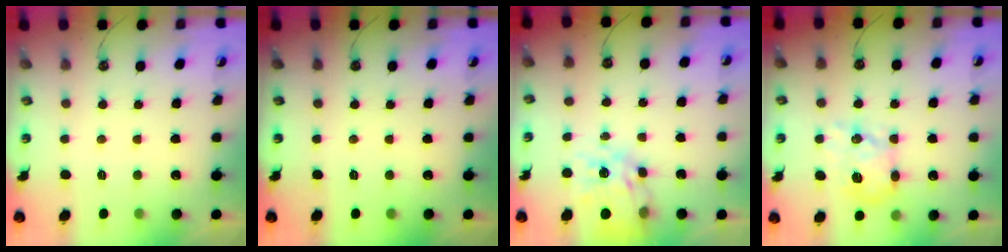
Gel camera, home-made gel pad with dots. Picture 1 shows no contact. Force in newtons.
{"total": 0.0}
{"total": 16.7, "press": 16.6, "slide": 1.7}
{"total": 12.4, "press": 12.4, "slide": 0.6}